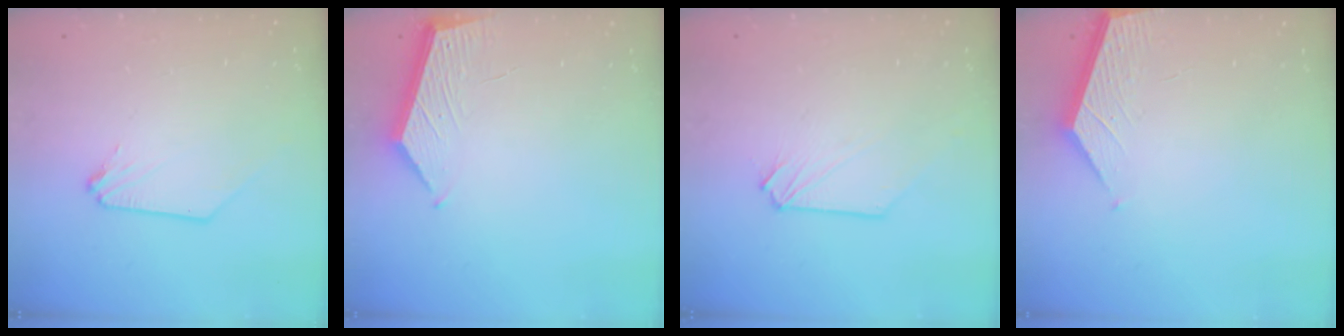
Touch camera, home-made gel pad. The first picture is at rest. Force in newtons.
{"total": 5.4, "press": 5.4, "slide": 0.4}
{"total": 0.0}
{"total": 2.6, "press": 2.6, "slide": 0.2}